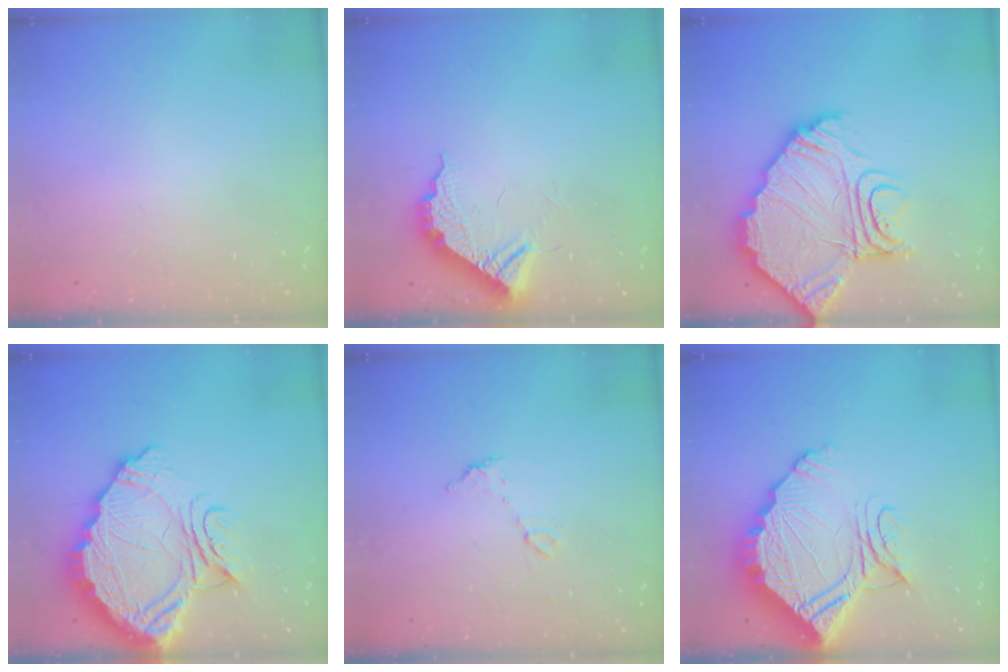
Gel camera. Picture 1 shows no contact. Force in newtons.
{"total": 10.5, "press": 10.5, "slide": 0.6}
{"total": 21.3, "press": 21.2, "slide": 2.0}
{"total": 20.2, "press": 20.1, "slide": 1.8}
{"total": 5.8, "press": 5.8, "slide": 0.3}
{"total": 19.5, "press": 19.4, "slide": 1.5}